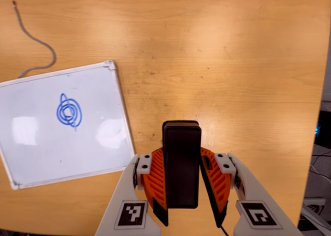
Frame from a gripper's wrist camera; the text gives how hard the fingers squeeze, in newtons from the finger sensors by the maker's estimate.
{"total": 5.7, "left": 4.5, "right": 6.9}